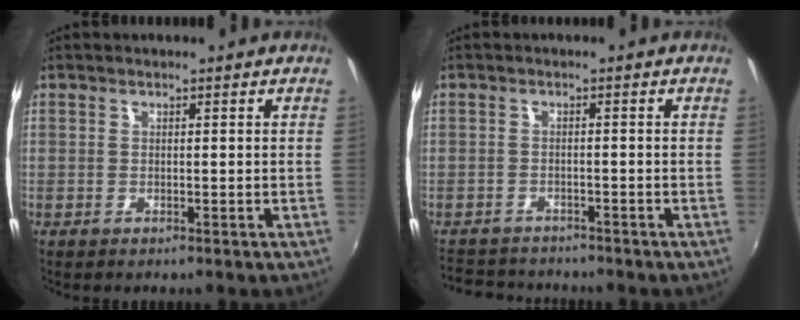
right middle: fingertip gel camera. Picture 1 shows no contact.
{"total": 6.8, "force": [-6.3, 2.4, 1.3], "torque": [-0.048, 0.002, -0.102]}